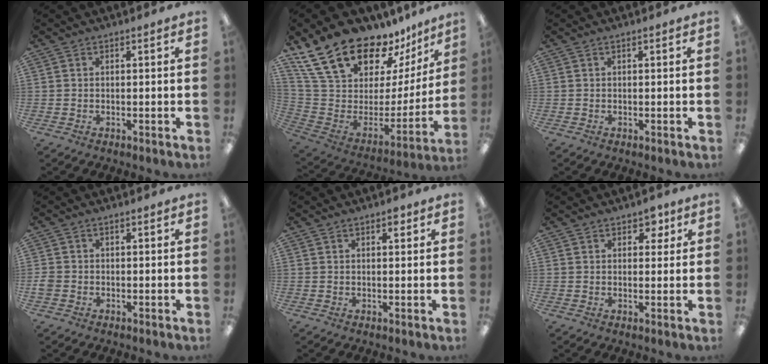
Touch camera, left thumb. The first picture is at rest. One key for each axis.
{"total": 23.1, "fx": 18.4, "fy": 9.9, "fz": 10.0, "tx": -0.181, "ty": -0.130, "tz": 0.340}
{"total": 0.0}
{"total": 2.0, "fx": -0.5, "fy": 1.6, "fz": 1.1, "tx": -0.018, "ty": 0.004, "tz": -0.008}
{"total": 2.2, "fx": 1.3, "fy": 1.1, "fz": 1.3, "tx": -0.011, "ty": -0.003, "tz": 0.019}
{"total": 4.0, "fx": 2.3, "fy": 2.7, "fz": 1.8, "tx": -0.008, "ty": -0.006, "tz": 0.036}